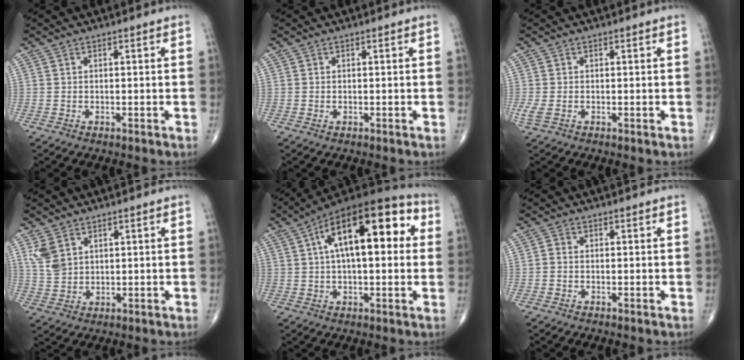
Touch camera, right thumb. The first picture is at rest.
{"total": 0.0}
{"total": 1.8, "force": [-0.3, 1.1, 1.4], "torque": [-0.045, 0.002, -0.004]}
{"total": 5.2, "force": [2.6, 3.5, 2.9], "torque": [-0.054, -0.007, 0.063]}
{"total": 20.9, "force": [5.2, 9.2, 18.0], "torque": [-0.265, 0.034, 0.072]}
{"total": 0.9, "force": [-0.2, 0.7, 0.5], "torque": [-0.005, 0.001, -0.007]}